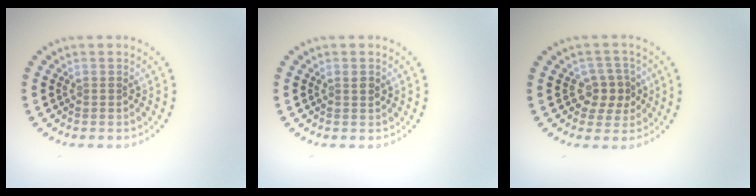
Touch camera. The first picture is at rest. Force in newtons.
{"total": 0.8, "press": 0.7, "slide": 0.3}
{"total": 2.7, "press": 2.5, "slide": 1.0}